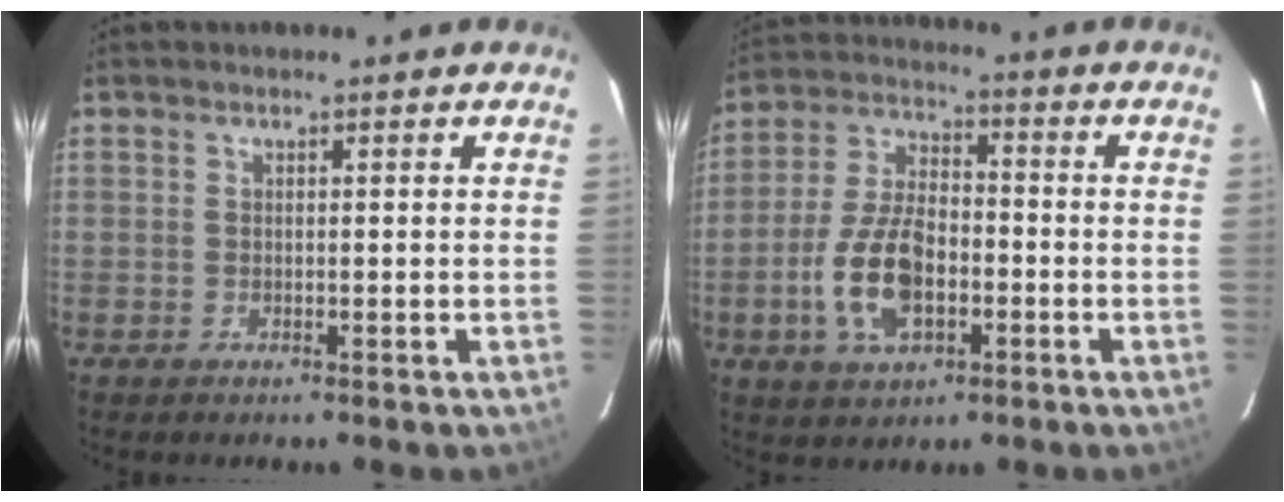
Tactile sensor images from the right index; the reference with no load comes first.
{"total": 12.6, "force": [-3.8, 6.5, 10.0], "torque": [-0.209, 0.007, -0.066]}